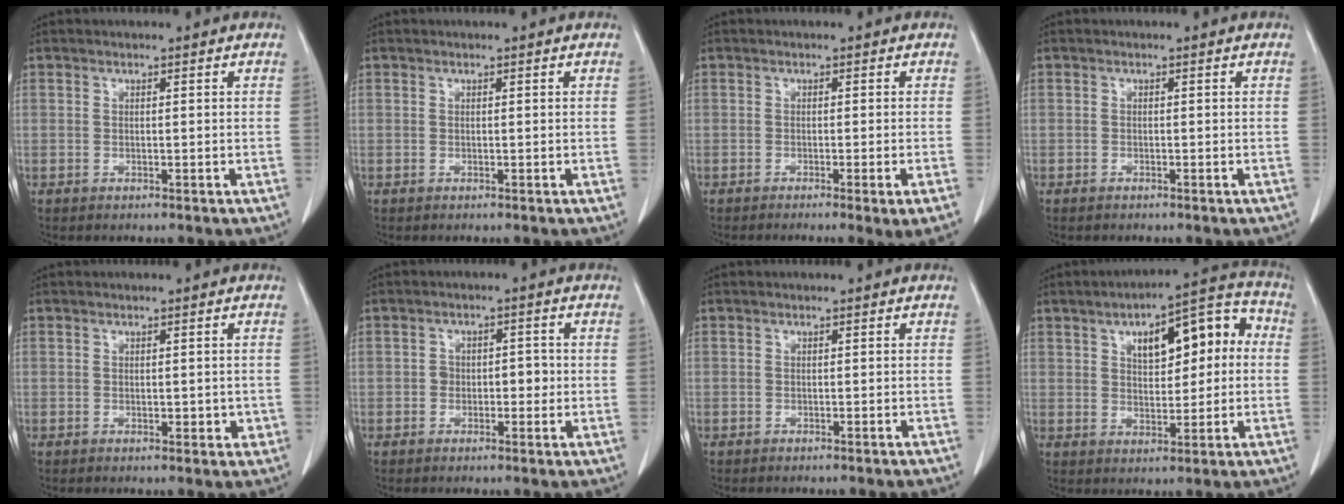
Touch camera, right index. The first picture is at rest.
{"total": 0.0}
{"total": 4.0, "force": [-2.4, -0.8, 3.1], "torque": [-0.033, -0.013, -0.036]}
{"total": 0.5, "force": [-0.4, 0.2, 0.1], "torque": [-0.003, 0.000, -0.008]}
{"total": 2.1, "force": [-0.3, 1.1, 1.7], "torque": [-0.020, -0.001, 0.000]}
{"total": 3.2, "force": [-0.5, 2.1, 2.4], "torque": [-0.028, 0.014, -0.006]}
{"total": 1.5, "force": [-1.4, -0.3, 0.5], "torque": [-0.001, 0.003, -0.019]}
{"total": 12.5, "force": [2.7, 5.2, 11.1], "torque": [-0.147, 0.044, 0.042]}